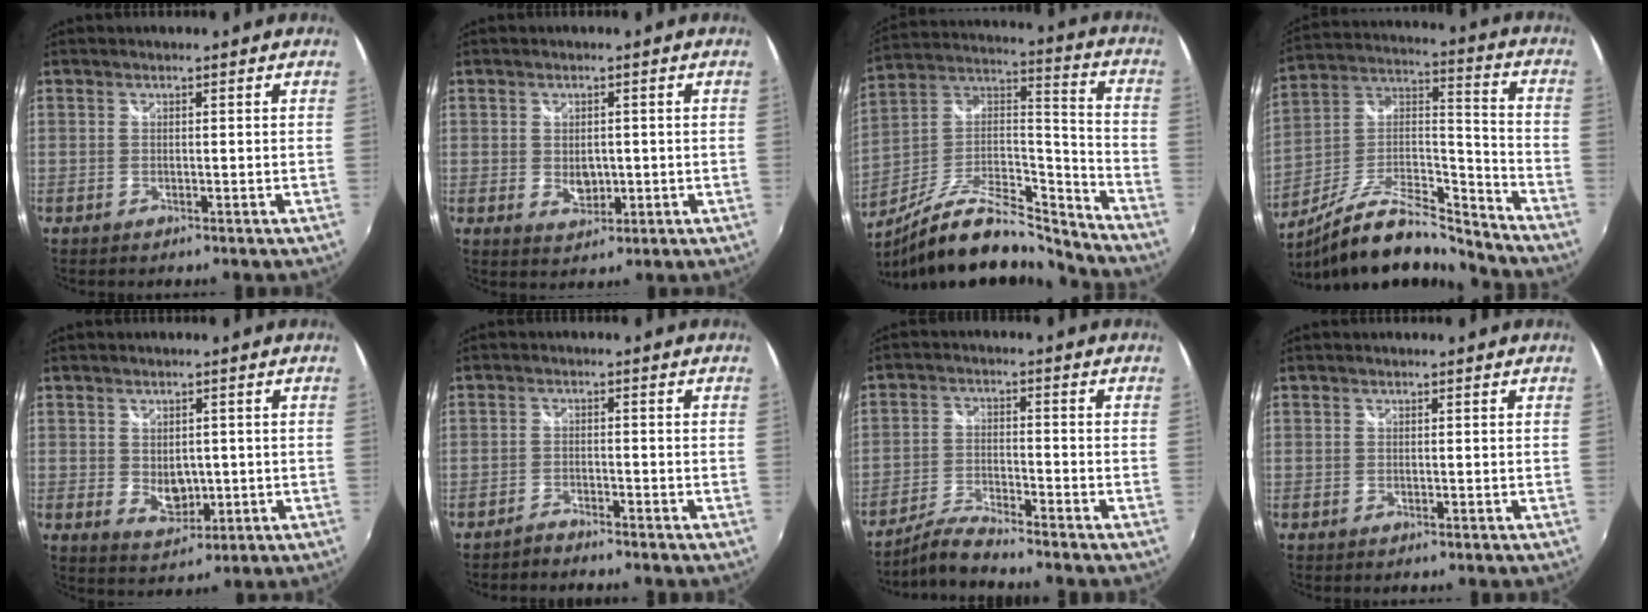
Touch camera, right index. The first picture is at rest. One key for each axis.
{"total": 3.9, "fx": -0.1, "fy": 2.9, "fz": 2.6, "tx": -0.040, "ty": -0.005, "tz": 0.002}
{"total": 18.2, "fx": -14.5, "fy": 5.1, "fz": 9.7, "tx": -0.184, "ty": 0.014, "tz": -0.256}
{"total": 16.2, "fx": -13.2, "fy": 4.2, "fz": 8.5, "tx": -0.166, "ty": 0.016, "tz": -0.234}
{"total": 5.3, "fx": 0.1, "fy": 3.9, "fz": 3.6, "tx": -0.058, "ty": -0.008, "tz": 0.011}
{"total": 2.3, "fx": -2.2, "fy": 0.3, "fz": 0.3, "tx": -0.017, "ty": 0.000, "tz": -0.043}
{"total": 5.5, "fx": -5.2, "fy": -0.5, "fz": 1.7, "tx": -0.049, "ty": 0.002, "tz": -0.103}
{"total": 0.0}